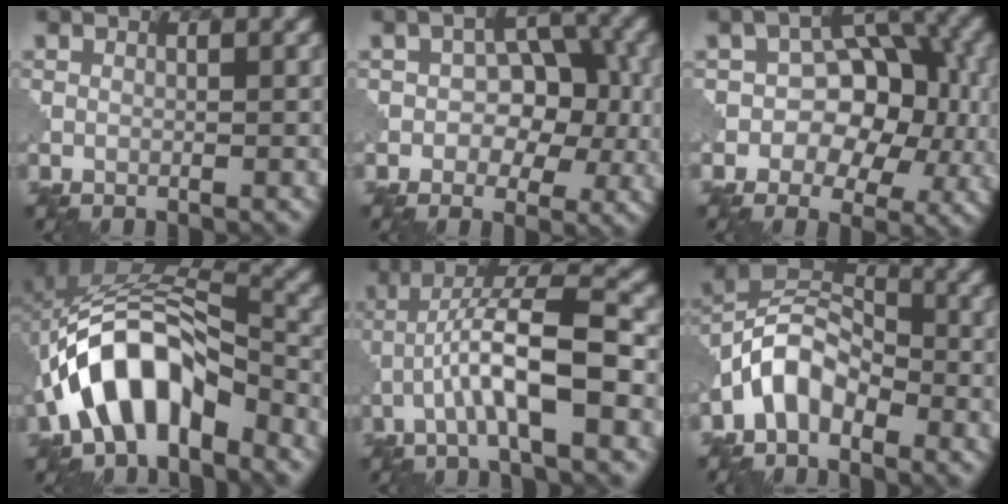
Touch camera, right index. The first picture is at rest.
{"total": 5.6, "force": [-0.4, 3.9, 4.0], "torque": [-0.038, 0.004, -0.013]}
{"total": 8.6, "force": [-0.5, 6.0, 6.2], "torque": [-0.059, 0.010, -0.015]}
{"total": 9.4, "force": [-4.1, 4.8, 7.0], "torque": [-0.129, 0.017, -0.076]}
{"total": 7.1, "force": [-2.0, 1.3, 6.7], "torque": [-0.122, 0.023, -0.040]}
{"total": 5.6, "force": [-2.9, 3.4, 3.4], "torque": [-0.061, 0.014, -0.068]}